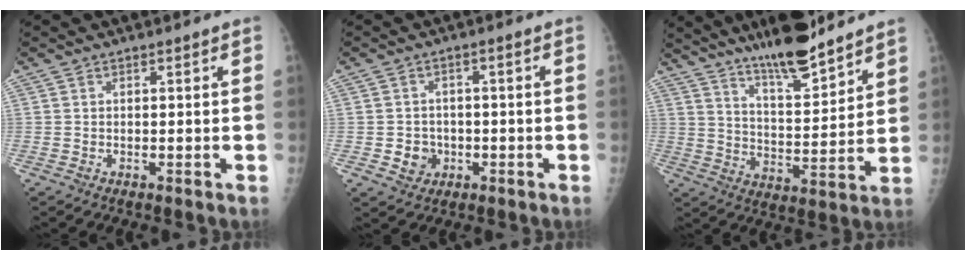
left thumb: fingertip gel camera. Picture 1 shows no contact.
{"total": 4.2, "force": [-1.4, 3.8, 1.1], "torque": [0.006, 0.007, -0.017]}
{"total": 14.2, "force": [11.3, 2.8, 8.1], "torque": [-0.115, -0.073, 0.191]}